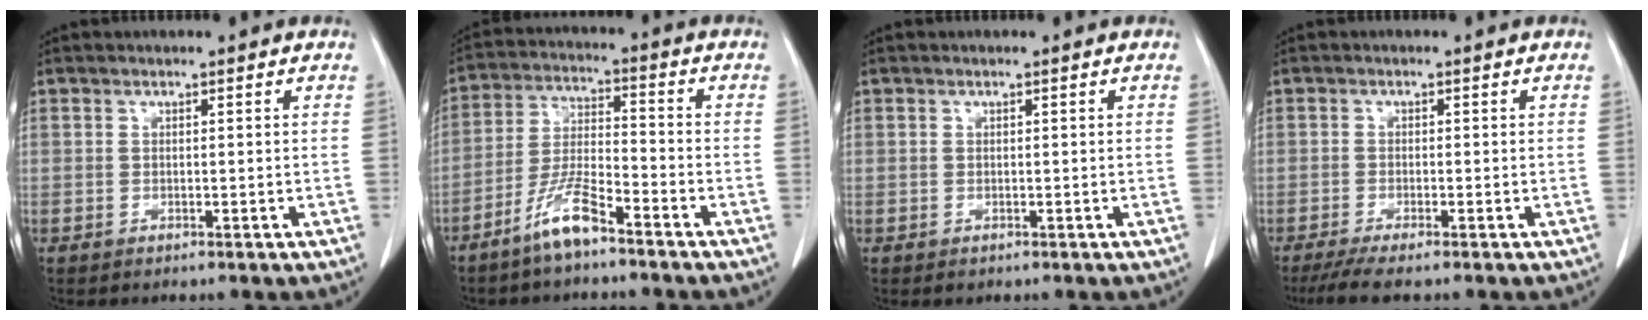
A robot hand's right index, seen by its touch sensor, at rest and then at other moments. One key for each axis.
{"total": 7.7, "fx": -5.6, "fy": 1.0, "fz": 5.2, "tx": -0.112, "ty": -0.009, "tz": -0.112}
{"total": 0.6, "fx": -0.2, "fy": 0.6, "fz": 0.0, "tx": 0.000, "ty": 0.003, "tz": -0.003}
{"total": 4.5, "fx": -3.5, "fy": 0.1, "fz": 2.8, "tx": -0.051, "ty": -0.012, "tz": -0.061}